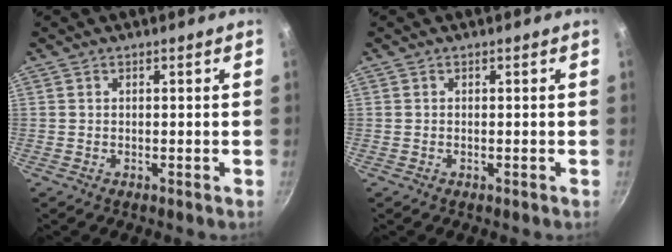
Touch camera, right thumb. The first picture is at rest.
{"total": 0.0}